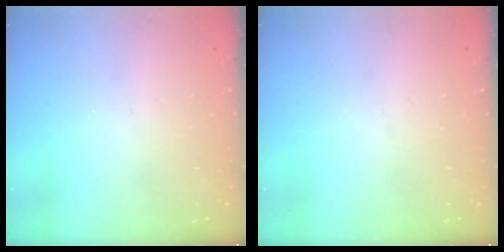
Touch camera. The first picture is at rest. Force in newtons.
{"total": 0.0}